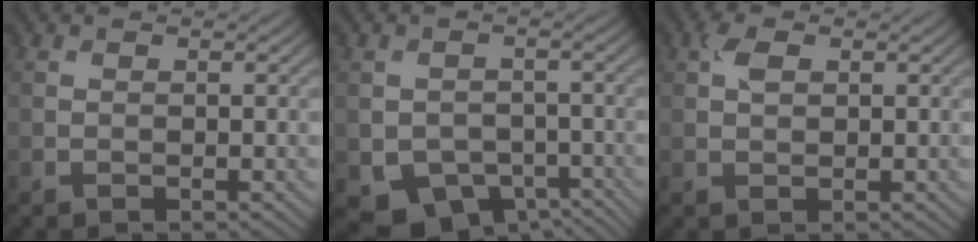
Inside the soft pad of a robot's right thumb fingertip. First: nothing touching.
{"total": 6.9, "force": [-3.6, 5.0, 3.2], "torque": [-0.061, -0.028, -0.050]}
{"total": 2.2, "force": [0.8, 1.3, 1.6], "torque": [-0.037, 0.004, 0.013]}